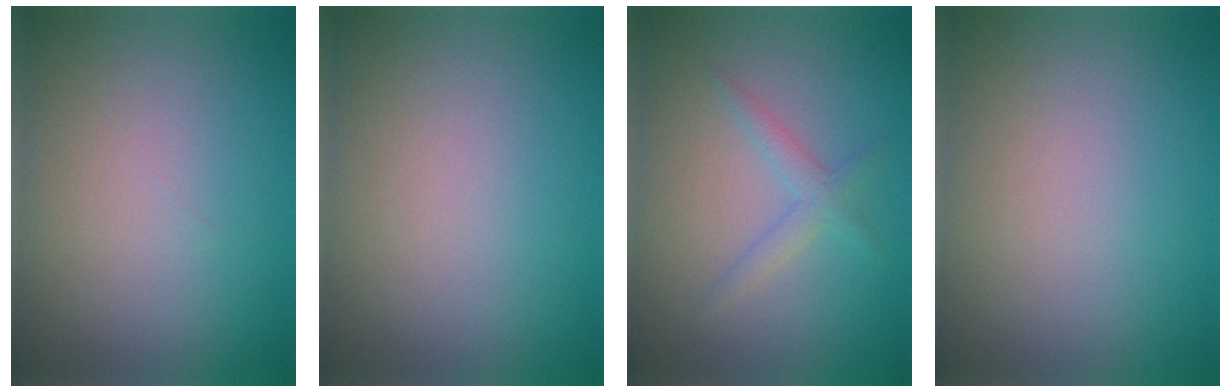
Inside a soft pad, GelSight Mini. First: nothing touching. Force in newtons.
{"total": 0.0}
{"total": 1.7, "press": 1.7, "slide": 0.1}
{"total": 0.0}